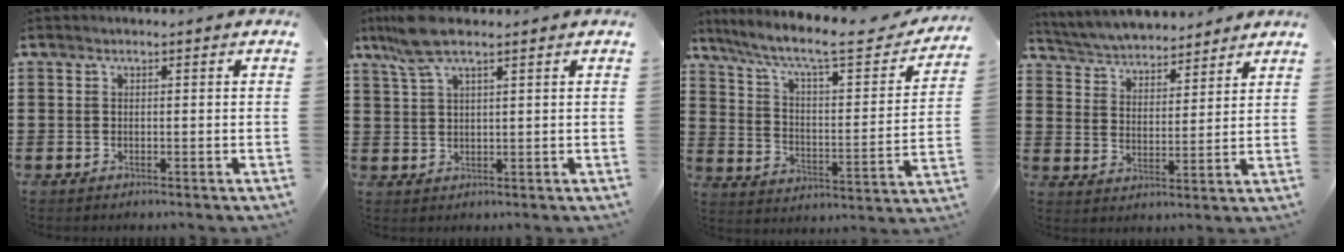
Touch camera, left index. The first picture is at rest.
{"total": 6.0, "force": [4.0, 1.1, 4.4], "torque": [-0.100, 0.001, 0.072]}
{"total": 9.6, "force": [7.4, 1.2, 6.0], "torque": [-0.136, -0.046, 0.117]}
{"total": 4.7, "force": [4.7, 0.2, 0.1], "torque": [-0.026, -0.028, 0.082]}